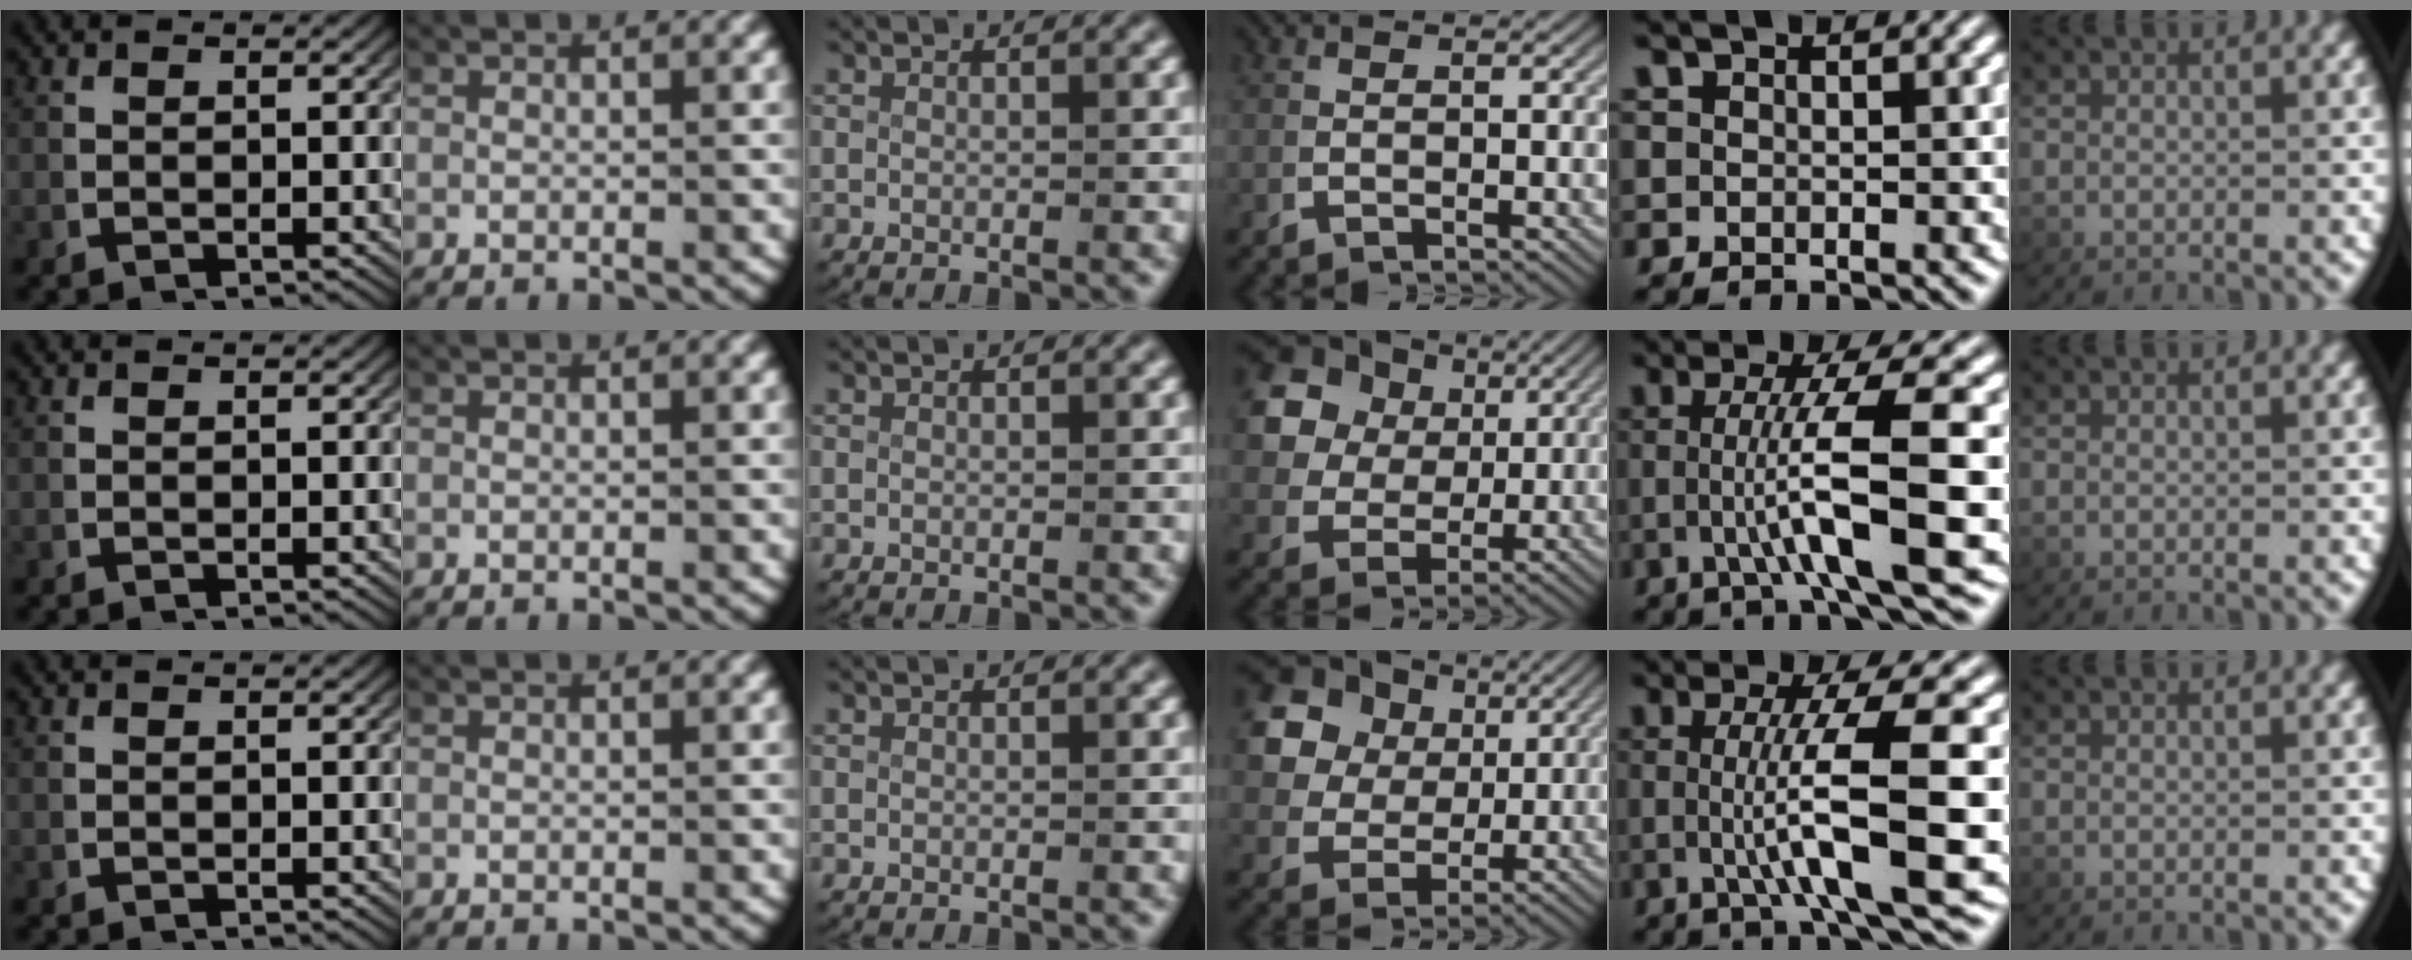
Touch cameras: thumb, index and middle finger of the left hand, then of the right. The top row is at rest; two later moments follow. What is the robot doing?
{"motion": "grasp_and_lifting", "object": "card"}